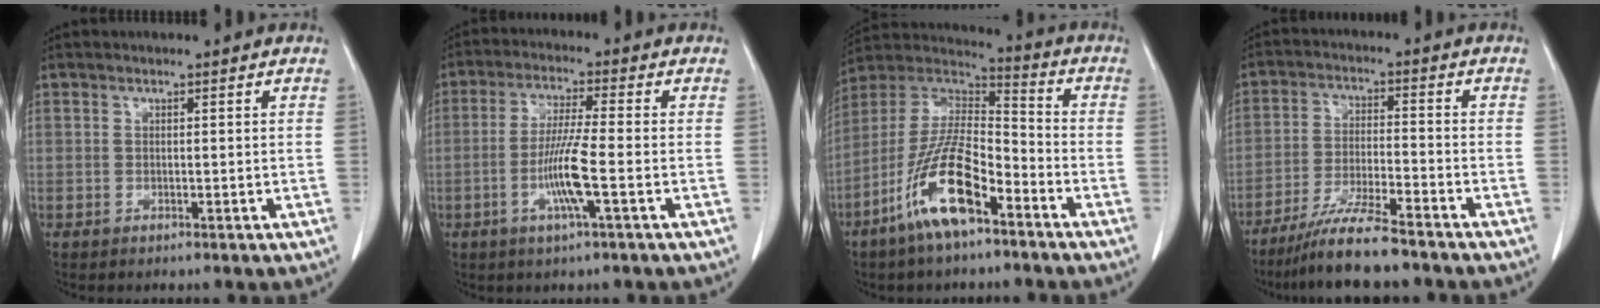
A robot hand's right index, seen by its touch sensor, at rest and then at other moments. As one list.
[{"total": 7.7, "force": [-2.3, -0.4, 7.3], "torque": [-0.142, -0.008, -0.046]}, {"total": 14.5, "force": [-7.6, 3.8, 11.7], "torque": [-0.233, -0.001, -0.140]}, {"total": 9.4, "force": [-7.9, 0.2, 5.2], "torque": [-0.094, -0.028, -0.139]}]